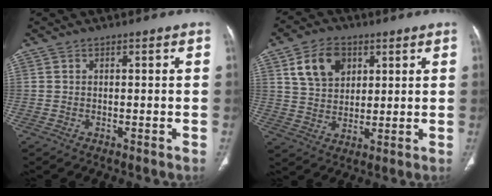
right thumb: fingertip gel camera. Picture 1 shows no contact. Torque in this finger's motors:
{"motor_torque": [0.92, 1.27, 0.57, 0.38, 0.07]}